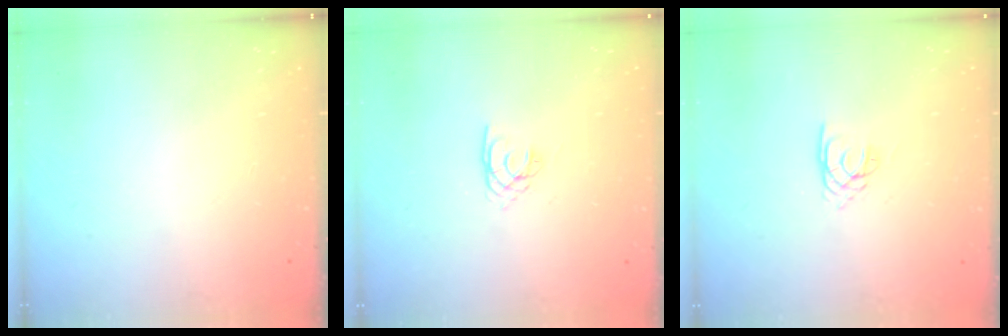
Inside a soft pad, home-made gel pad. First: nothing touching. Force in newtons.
{"total": 1.8, "press": 1.8, "slide": 0.2}
{"total": 1.9, "press": 1.8, "slide": 0.3}